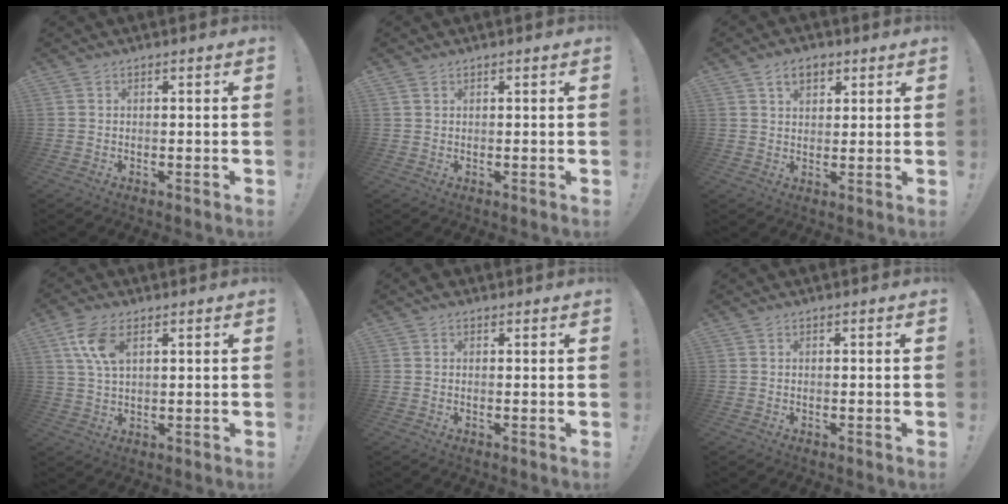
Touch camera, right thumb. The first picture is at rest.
{"total": 0.6, "force": [0.5, 0.4, 0.0], "torque": [-0.004, 0.001, 0.010]}
{"total": 5.6, "force": [3.0, 3.6, 3.1], "torque": [-0.042, -0.003, 0.053]}
{"total": 9.0, "force": [3.9, 4.5, 6.7], "torque": [-0.138, -0.006, 0.072]}
{"total": 1.2, "force": [0.9, 0.7, 0.5], "torque": [-0.004, -0.001, 0.015]}
{"total": 0.0}